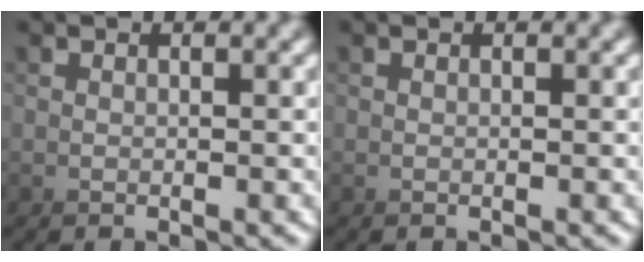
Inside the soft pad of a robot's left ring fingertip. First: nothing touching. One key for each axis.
{"total": 0.0}